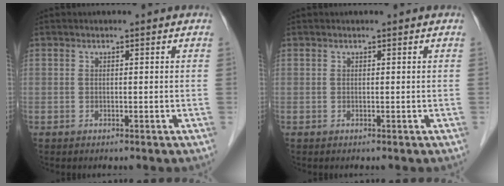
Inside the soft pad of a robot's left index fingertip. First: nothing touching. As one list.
[{"total": 0.0}]